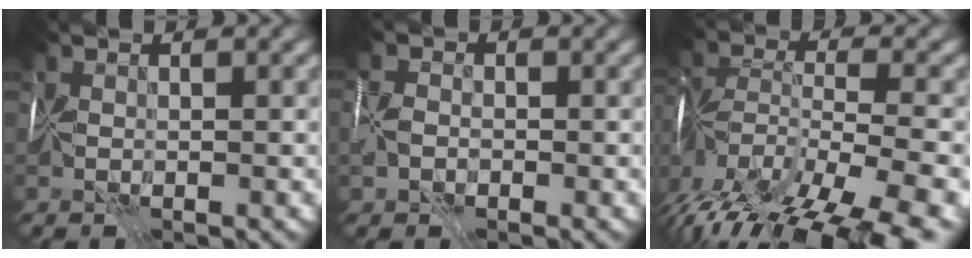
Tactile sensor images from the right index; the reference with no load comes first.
{"total": 1.6, "force": [-0.5, 1.4, 0.6], "torque": [-0.009, 0.007, -0.016]}
{"total": 18.4, "force": [-13.0, 7.8, 10.5], "torque": [-0.195, -0.028, -0.176]}